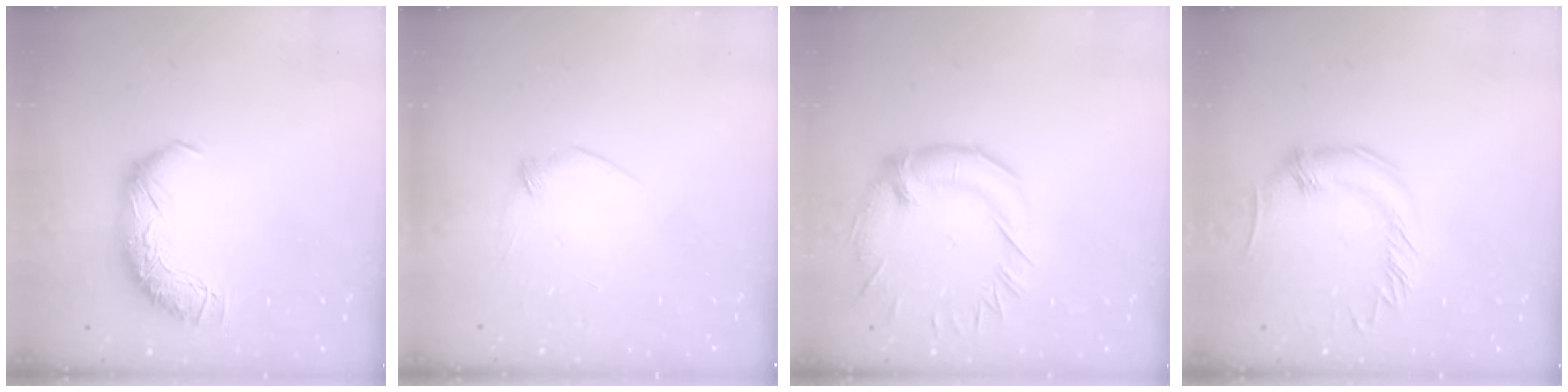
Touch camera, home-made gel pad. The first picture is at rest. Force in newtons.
{"total": 7.7, "press": 7.6, "slide": 0.6}
{"total": 1.3, "press": 0.7, "slide": 1.1}
{"total": 0.0}